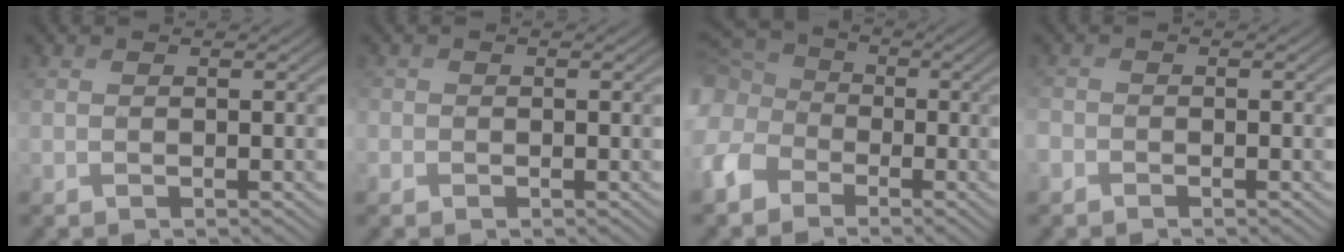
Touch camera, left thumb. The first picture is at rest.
{"total": 1.3, "force": [-0.3, 1.2, 0.0], "torque": [0.004, -0.004, -0.013]}
{"total": 10.7, "force": [-3.4, 8.6, 5.3], "torque": [-0.173, -0.033, -0.078]}
{"total": 1.4, "force": [-1.1, 0.8, 0.3], "torque": [-0.010, -0.002, -0.029]}